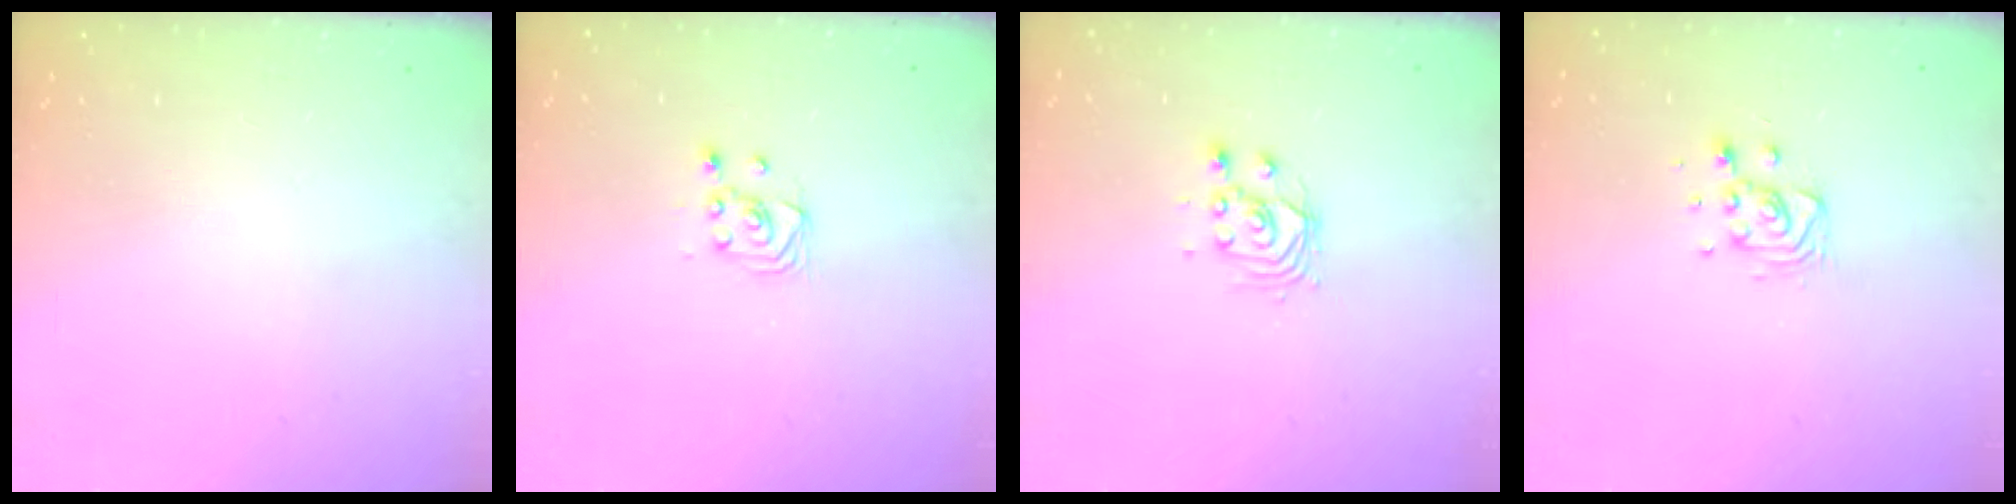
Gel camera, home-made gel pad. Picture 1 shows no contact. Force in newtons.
{"total": 2.5, "press": 2.2, "slide": 1.1}
{"total": 3.4, "press": 3.4, "slide": 0.2}
{"total": 9.3, "press": 9.0, "slide": 2.3}